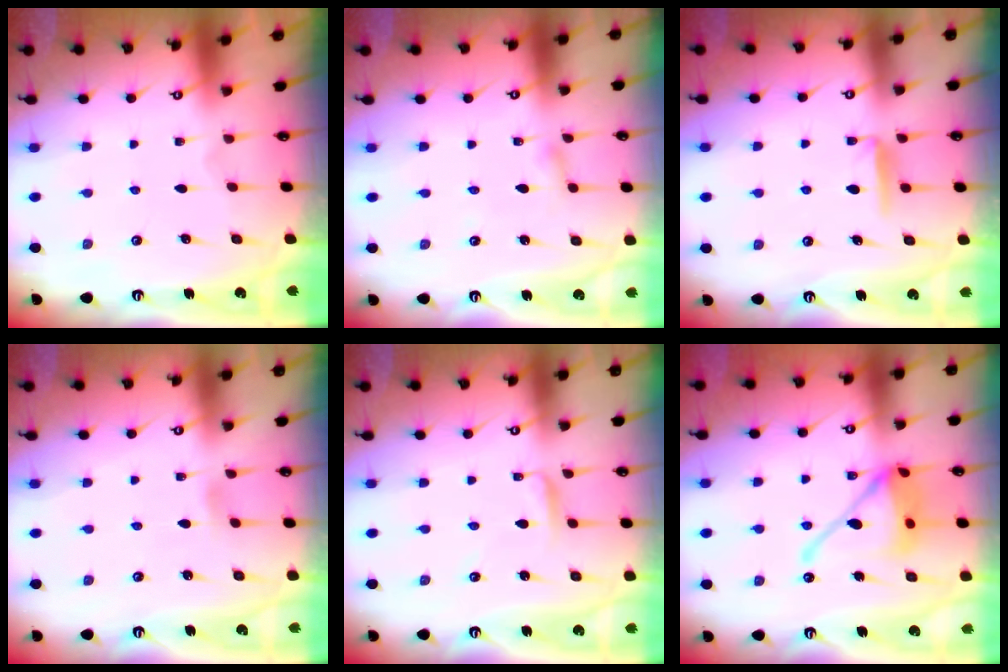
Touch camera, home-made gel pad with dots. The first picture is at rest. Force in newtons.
{"total": 1.7, "press": 1.7, "slide": 0.2}
{"total": 5.8, "press": 5.8, "slide": 0.7}
{"total": 2.8, "press": 2.7, "slide": 0.5}
{"total": 4.2, "press": 4.1, "slide": 0.4}
{"total": 14.9, "press": 14.8, "slide": 2.0}